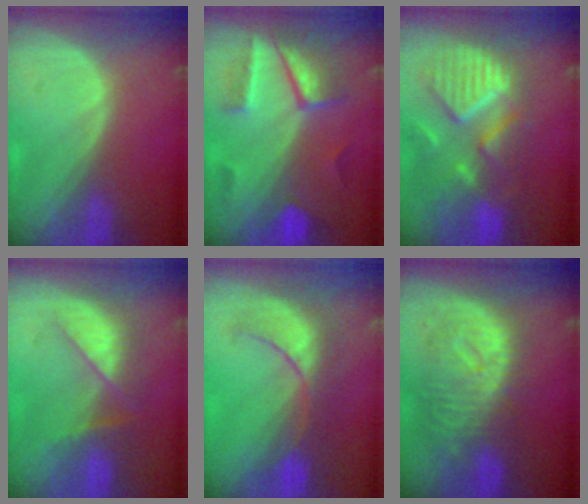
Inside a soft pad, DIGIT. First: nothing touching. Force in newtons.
{"total": 7.4, "press": 7.2, "slide": 1.4}
{"total": 12.0, "press": 10.5, "slide": 5.7}
{"total": 7.0, "press": 6.9, "slide": 1.1}
{"total": 8.1, "press": 8.0, "slide": 0.7}
{"total": 10.9, "press": 9.8, "slide": 4.8}